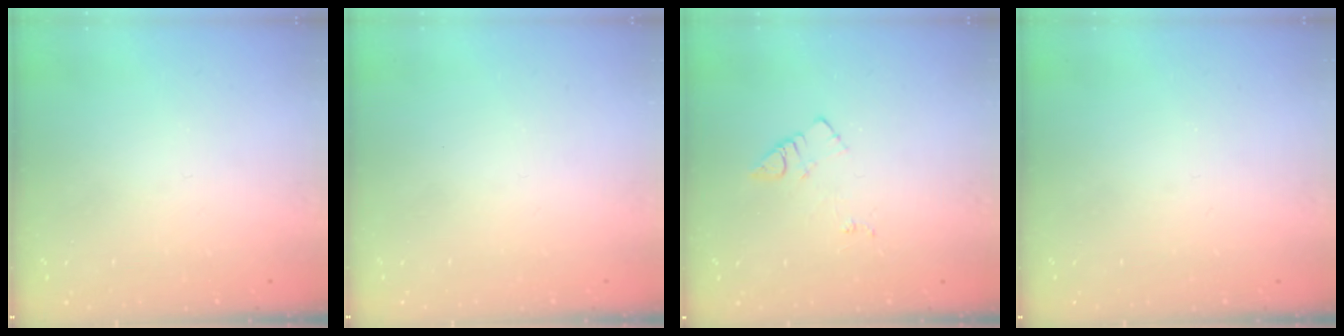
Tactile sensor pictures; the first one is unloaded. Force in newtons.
{"total": 1.5, "press": 1.5, "slide": 0.1}
{"total": 7.2, "press": 7.2, "slide": 0.6}
{"total": 0.0}